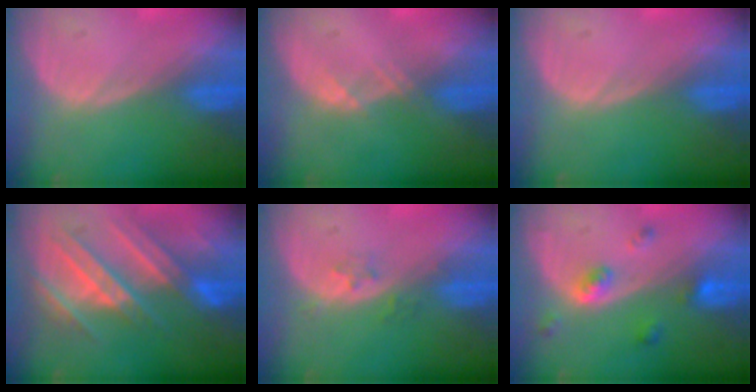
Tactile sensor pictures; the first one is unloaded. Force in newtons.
{"total": 1.1, "press": 1.0, "slide": 0.2}
{"total": 0.0}
{"total": 9.4, "press": 9.3, "slide": 1.6}
{"total": 2.1, "press": 1.8, "slide": 1.2}
{"total": 4.4, "press": 4.1, "slide": 1.7}